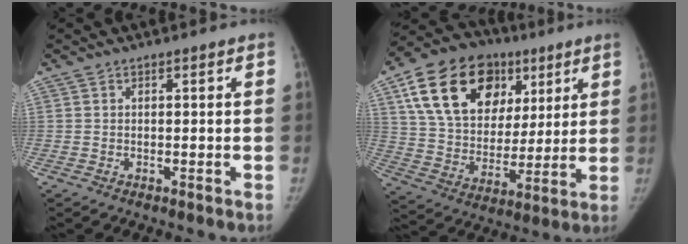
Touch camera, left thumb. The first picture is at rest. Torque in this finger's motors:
{"motor_torque": [0.66, 0.54, 1.72, -1.05, 0.47]}